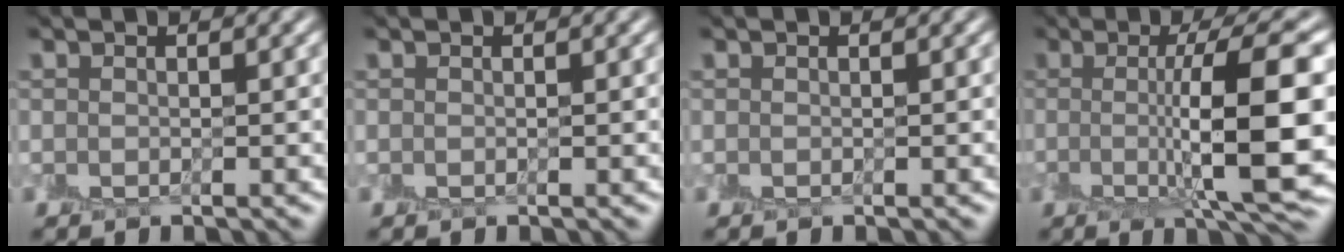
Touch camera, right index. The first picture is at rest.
{"total": 0.0}
{"total": 0.0}
{"total": 9.8, "force": [0.0, 2.3, 9.5], "torque": [-0.121, 0.001, 0.004]}